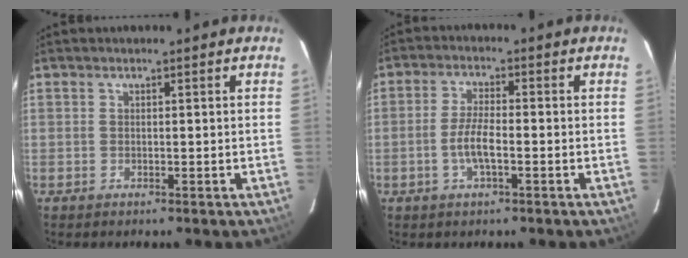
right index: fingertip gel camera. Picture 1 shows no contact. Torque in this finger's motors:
{"motor_torque": [0.71, -0.55, 0.44, 0.11]}